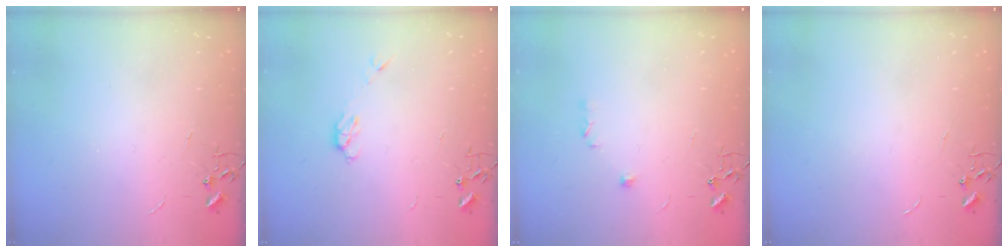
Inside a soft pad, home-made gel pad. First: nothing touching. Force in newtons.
{"total": 3.7, "press": 3.7, "slide": 0.6}
{"total": 6.1, "press": 6.0, "slide": 1.0}
{"total": 0.0}